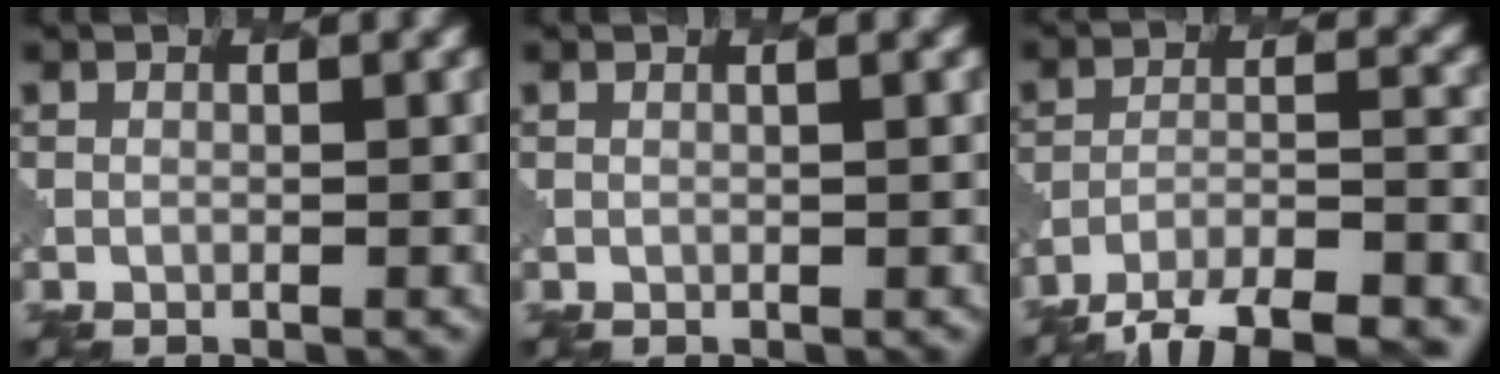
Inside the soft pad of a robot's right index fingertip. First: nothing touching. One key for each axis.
{"total": 1.1, "fx": 0.5, "fy": 0.4, "fz": 0.9, "tx": -0.005, "ty": -0.001, "tz": 0.002}
{"total": 12.3, "fx": -10.4, "fy": 3.7, "fz": 5.4, "tx": -0.081, "ty": -0.012, "tz": -0.133}